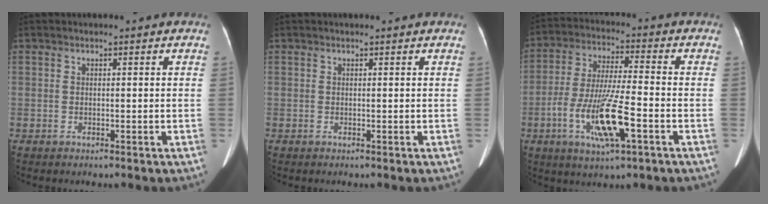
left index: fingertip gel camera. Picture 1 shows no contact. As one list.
[{"total": 0.9, "force": [0.8, 0.0, 0.3], "torque": [-0.008, 0.010, 0.012]}, {"total": 12.2, "force": [-4.3, 1.6, 11.2], "torque": [-0.224, -0.012, -0.077]}]